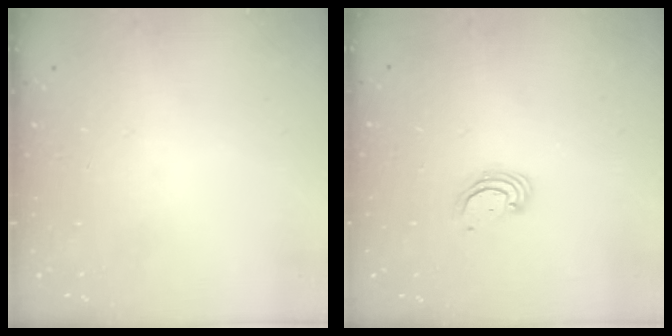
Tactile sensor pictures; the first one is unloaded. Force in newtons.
{"total": 2.4, "press": 2.4, "slide": 0.2}